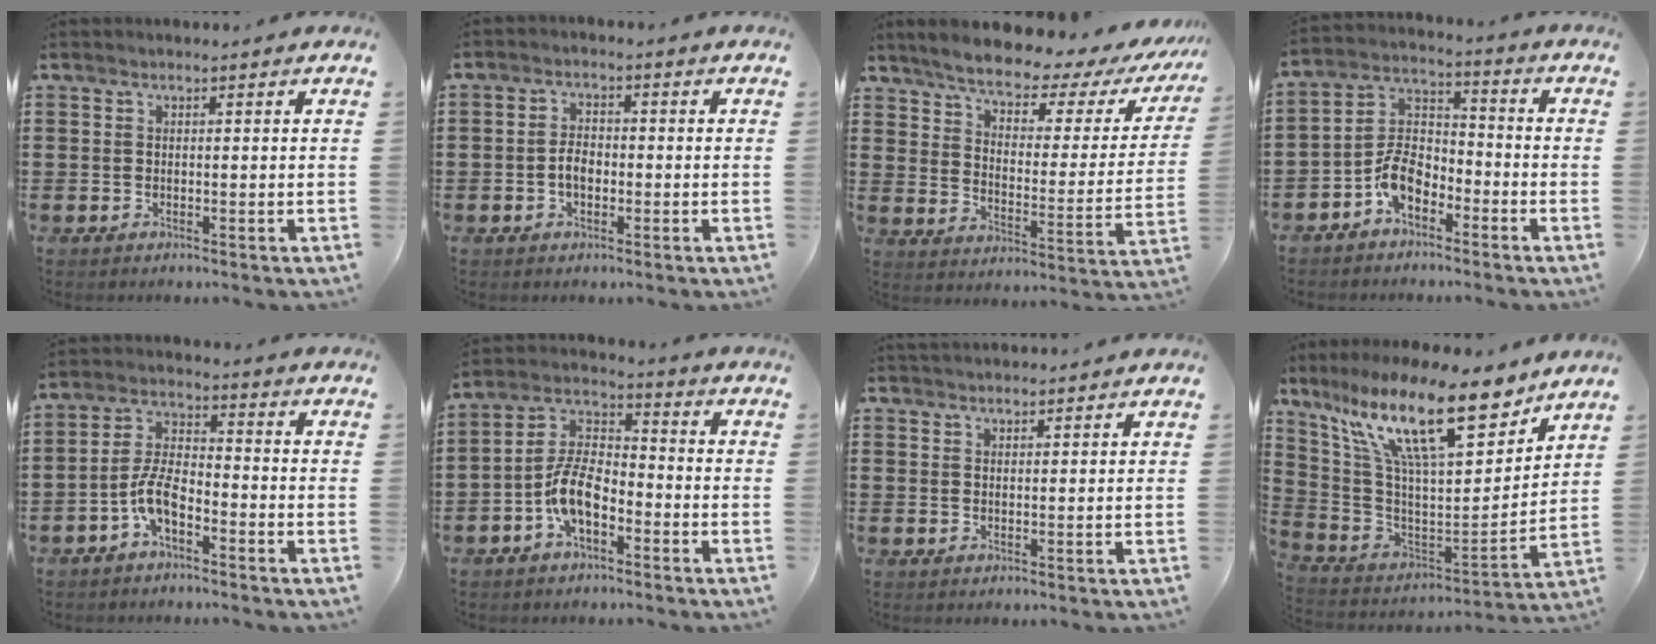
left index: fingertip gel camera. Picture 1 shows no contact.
{"total": 2.9, "force": [-0.7, 1.7, 2.3], "torque": [-0.052, 0.003, -0.017]}
{"total": 5.9, "force": [5.1, 1.1, 2.8], "torque": [-0.073, -0.038, 0.080]}
{"total": 7.3, "force": [-4.4, 3.9, 4.3], "torque": [-0.101, 0.014, -0.089]}
{"total": 6.3, "force": [-3.4, 2.4, 4.7], "torque": [-0.115, 0.002, -0.072]}
{"total": 8.4, "force": [-4.0, 3.7, 6.3], "torque": [-0.156, 0.002, -0.083]}
{"total": 1.7, "force": [1.6, 0.1, 0.1], "torque": [-0.006, 0.002, 0.033]}
{"total": 18.5, "force": [11.6, 4.8, 13.6], "torque": [-0.291, -0.056, 0.195]}